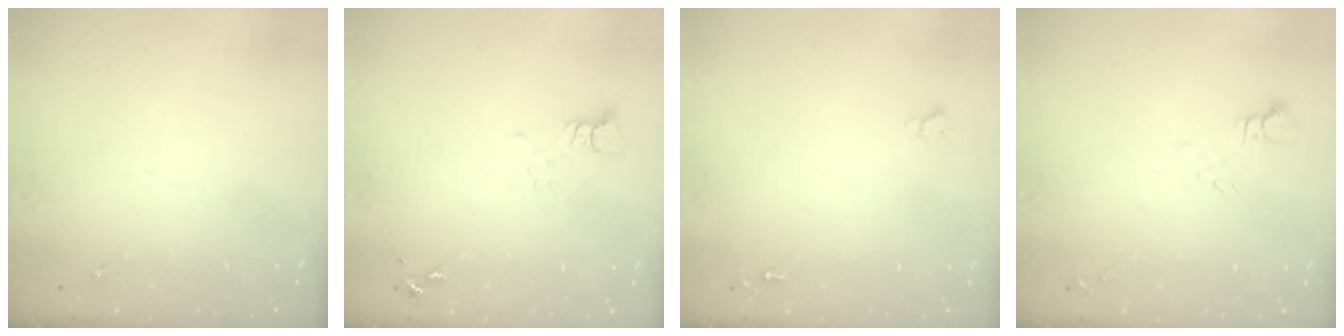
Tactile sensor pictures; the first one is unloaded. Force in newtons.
{"total": 3.4, "press": 3.4, "slide": 0.1}
{"total": 1.9, "press": 1.9, "slide": 0.2}
{"total": 5.0, "press": 4.9, "slide": 0.5}